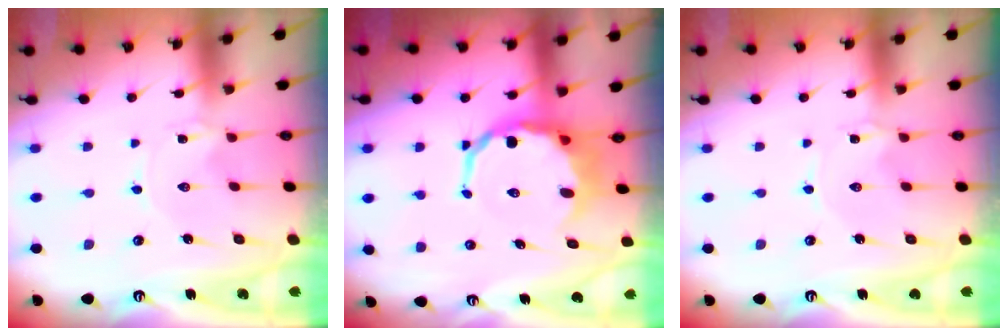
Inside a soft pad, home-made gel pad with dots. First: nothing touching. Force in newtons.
{"total": 8.9, "press": 8.5, "slide": 2.5}
{"total": 0.0}